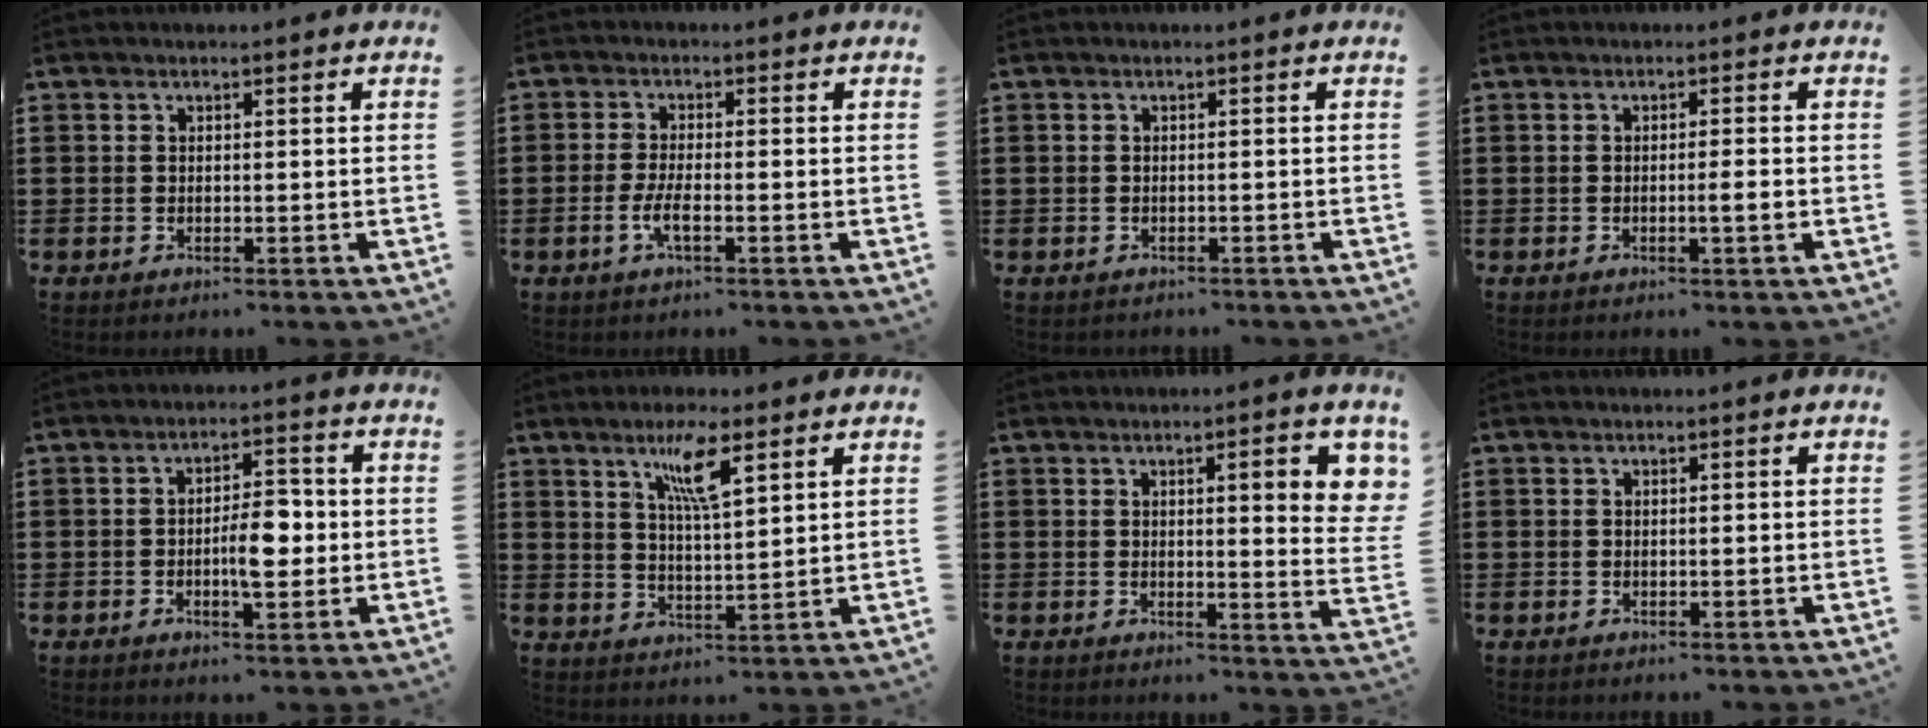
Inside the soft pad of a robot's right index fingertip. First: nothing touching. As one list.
[{"total": 3.5, "force": [-1.4, 0.7, 3.2], "torque": [-0.067, -0.005, -0.028]}, {"total": 0.8, "force": [-0.6, 0.6, -0.1], "torque": [0.000, 0.004, -0.014]}, {"total": 2.2, "force": [-0.6, 0.0, 2.1], "torque": [-0.034, -0.004, -0.011]}, {"total": 6.2, "force": [-0.8, 2.5, 5.6], "torque": [-0.082, 0.001, -0.019]}, {"total": 6.6, "force": [3.8, 1.1, 5.3], "torque": [-0.108, 0.004, 0.061]}, {"total": 6.8, "force": [2.2, 1.4, 6.3], "torque": [-0.088, -0.006, 0.028]}, {"total": 0.0}]